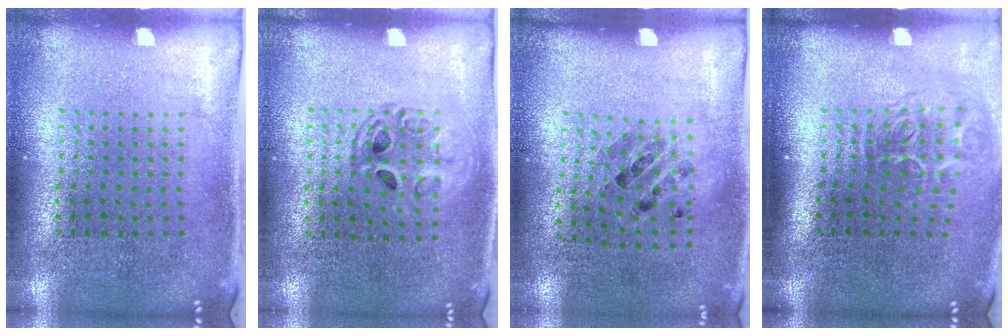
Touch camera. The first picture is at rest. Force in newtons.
{"total": 1.3, "press": 1.2, "slide": 0.5}
{"total": 0.9, "press": 0.7, "slide": 0.5}
{"total": 2.1, "press": 1.3, "slide": 1.6}